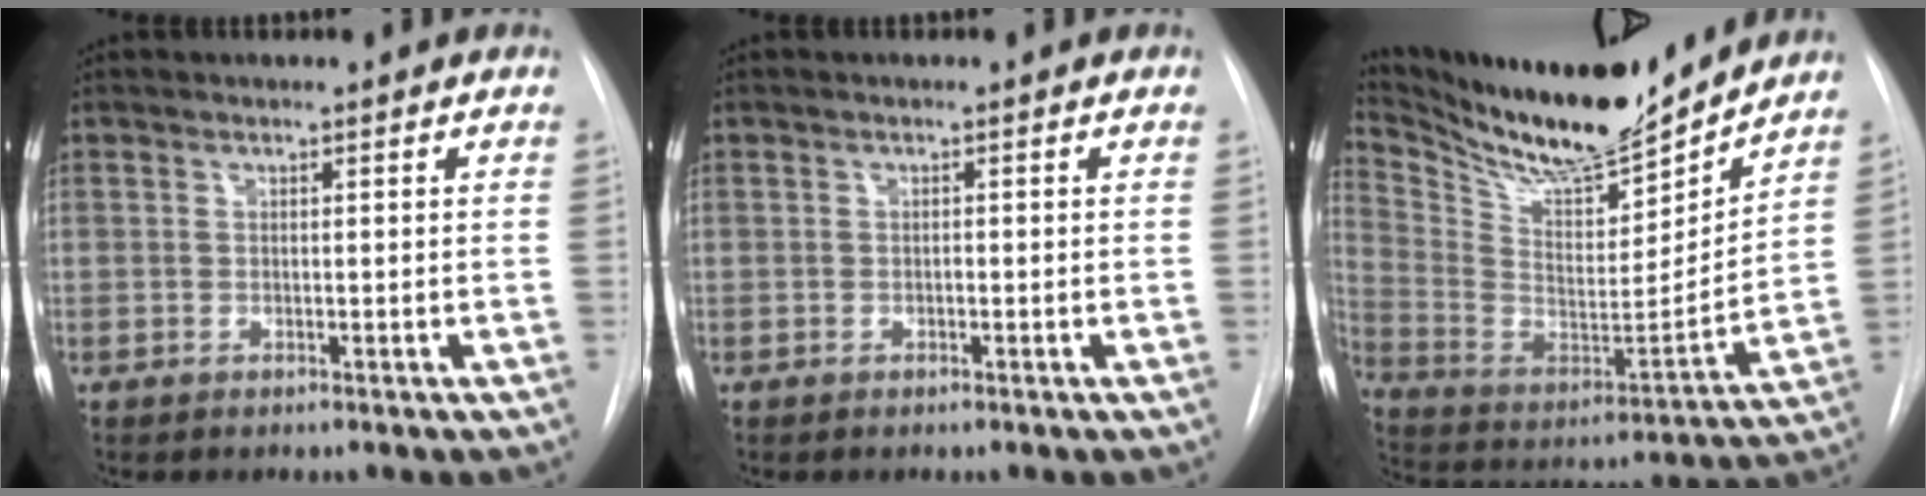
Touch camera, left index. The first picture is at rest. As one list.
[{"total": 0.9, "force": [-0.9, 0.1, 0.1], "torque": [0.000, -0.005, -0.012]}, {"total": 19.9, "force": [18.1, 2.8, 7.8], "torque": [-0.156, -0.032, 0.307]}]